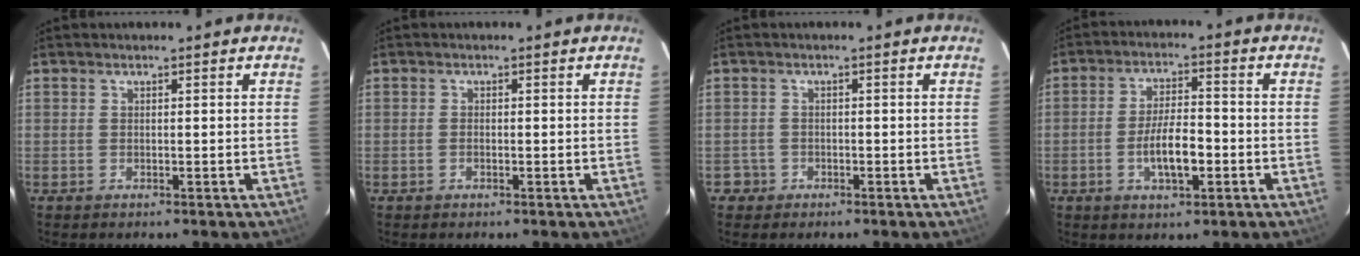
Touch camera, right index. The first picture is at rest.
{"total": 0.8, "force": [-0.4, 0.4, 0.5], "torque": [-0.012, 0.001, -0.008]}
{"total": 2.3, "force": [-1.0, 2.1, -0.1], "torque": [0.002, 0.017, -0.014]}
{"total": 7.6, "force": [-2.5, 2.7, 6.6], "torque": [-0.128, -0.001, -0.039]}